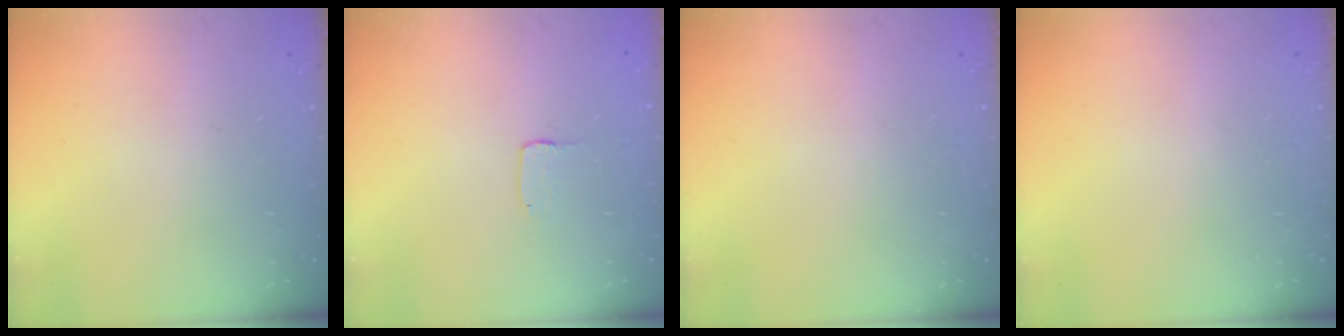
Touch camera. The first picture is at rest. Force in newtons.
{"total": 1.0, "press": 1.0, "slide": 0.1}
{"total": 0.0}
{"total": 0.0}